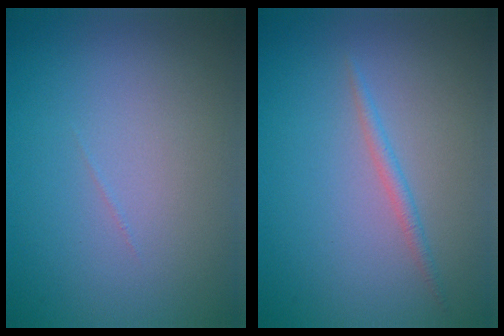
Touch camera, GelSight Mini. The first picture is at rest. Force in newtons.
{"total": 1.1, "press": 1.1, "slide": 0.0}